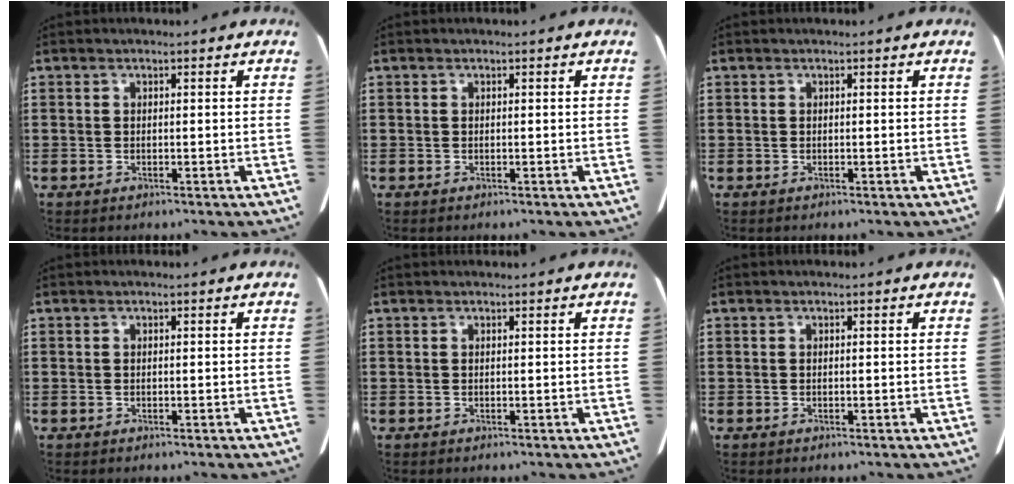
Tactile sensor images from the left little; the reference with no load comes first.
{"total": 0.0}
{"total": 0.0}
{"total": 0.0}
{"total": 0.0}
{"total": 0.0}